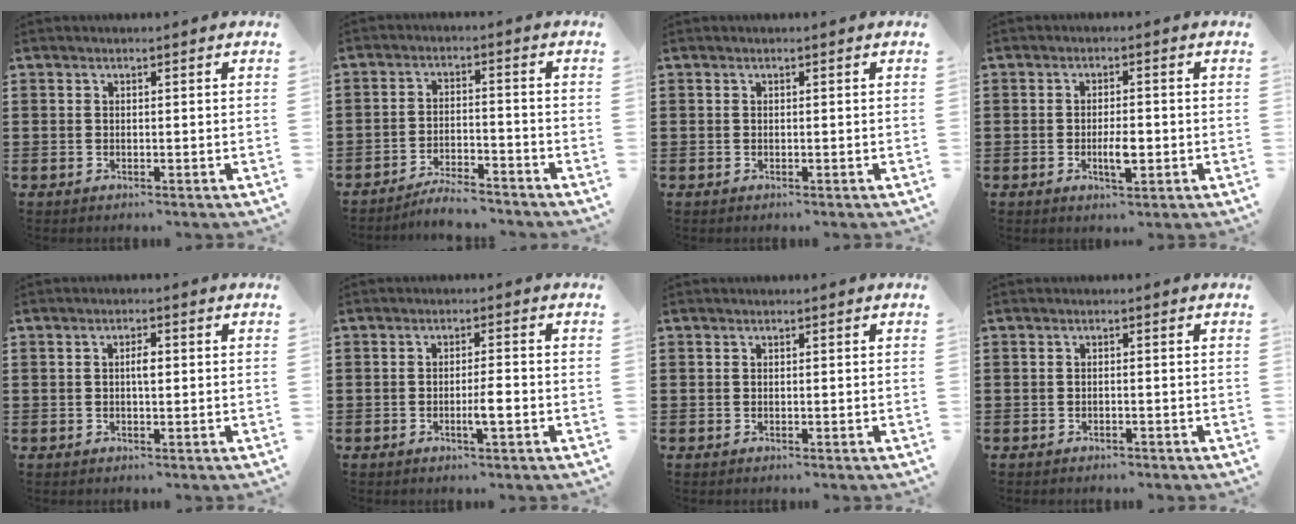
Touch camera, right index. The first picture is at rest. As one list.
[{"total": 4.5, "force": [-4.4, 0.3, 1.2], "torque": [-0.022, 0.004, -0.088]}, {"total": 0.0}, {"total": 3.9, "force": [-0.9, 1.3, 3.5], "torque": [-0.069, 0.001, -0.018]}, {"total": 2.0, "force": [0.2, 0.6, 1.9], "torque": [-0.037, 0.004, 0.000]}, {"total": 3.2, "force": [-1.0, 0.3, 3.0], "torque": [-0.051, -0.002, -0.018]}, {"total": 0.0}, {"total": 0.7, "force": [-0.7, 0.2, 0.2], "torque": [-0.007, -0.003, -0.013]}]